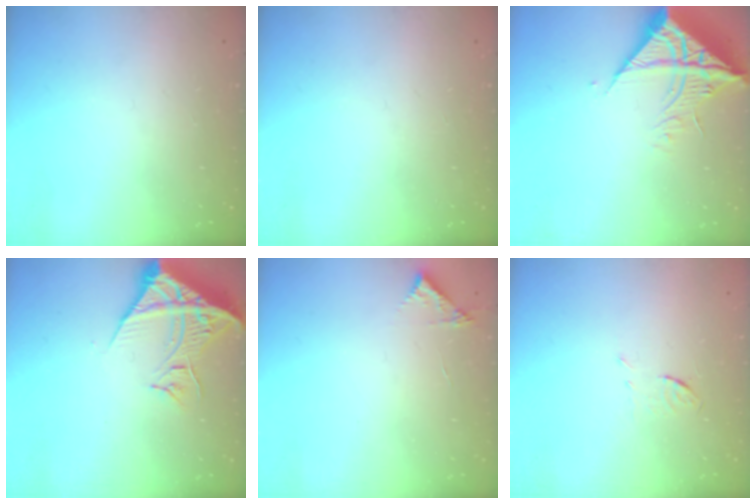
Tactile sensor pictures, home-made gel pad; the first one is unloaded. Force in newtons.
{"total": 0.0}
{"total": 11.2, "press": 11.1, "slide": 1.4}
{"total": 13.5, "press": 13.4, "slide": 1.8}
{"total": 3.6, "press": 3.6, "slide": 0.1}
{"total": 3.6, "press": 3.4, "slide": 1.4}